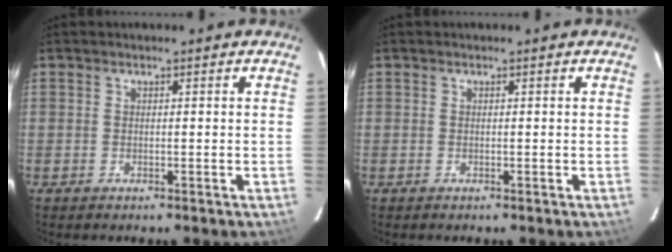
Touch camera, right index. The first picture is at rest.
{"total": 0.0}